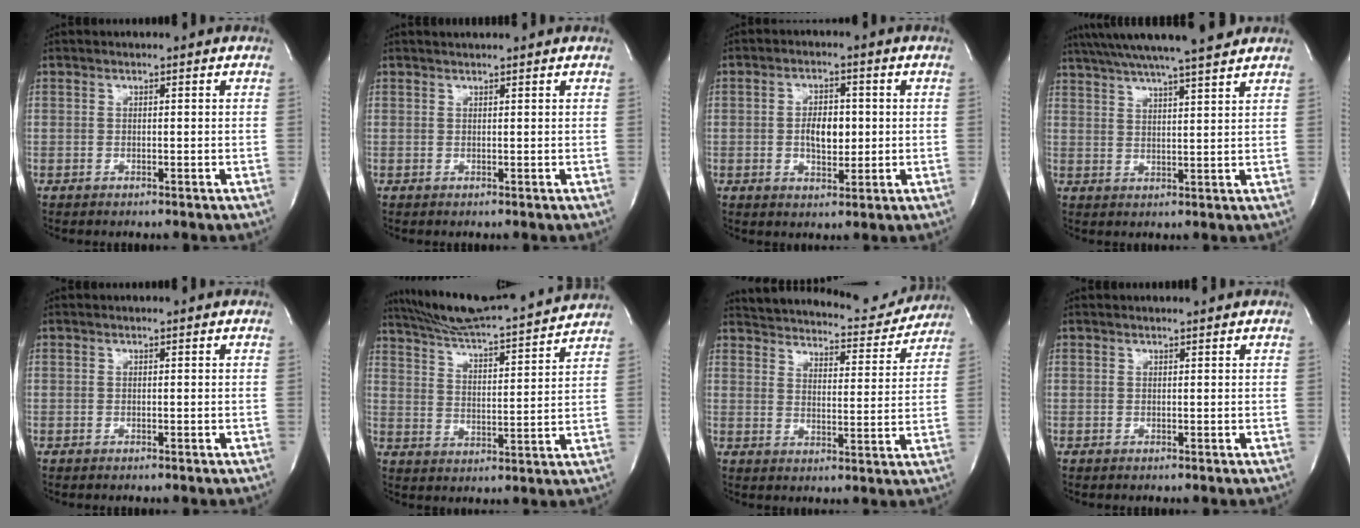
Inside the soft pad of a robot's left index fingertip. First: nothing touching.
{"total": 2.3, "force": [2.2, -0.1, 0.8], "torque": [-0.010, 0.017, 0.032]}
{"total": 5.2, "force": [-0.1, 2.7, 4.4], "torque": [-0.075, 0.000, 0.001]}
{"total": 17.2, "force": [14.9, 0.7, 8.5], "torque": [-0.152, 0.026, 0.218]}
{"total": 0.0}
{"total": 19.5, "force": [18.2, 0.4, 7.0], "torque": [-0.119, -0.007, 0.264]}
{"total": 16.8, "force": [16.1, 3.7, 3.1], "torque": [-0.038, -0.020, 0.205]}
{"total": 0.9, "force": [0.9, 0.0, 0.2], "torque": [-0.007, 0.003, 0.014]}